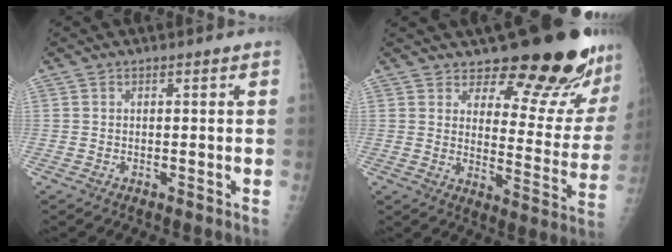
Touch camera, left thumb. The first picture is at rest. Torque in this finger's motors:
{"motor_torque": [0.33, 0.60, 0.21, -0.18, 0.15]}